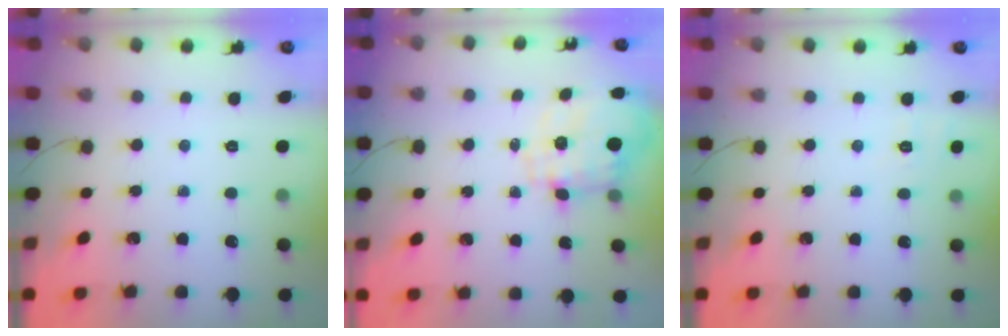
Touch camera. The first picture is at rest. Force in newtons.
{"total": 3.9, "press": 3.6, "slide": 1.6}
{"total": 4.6, "press": 4.1, "slide": 2.0}